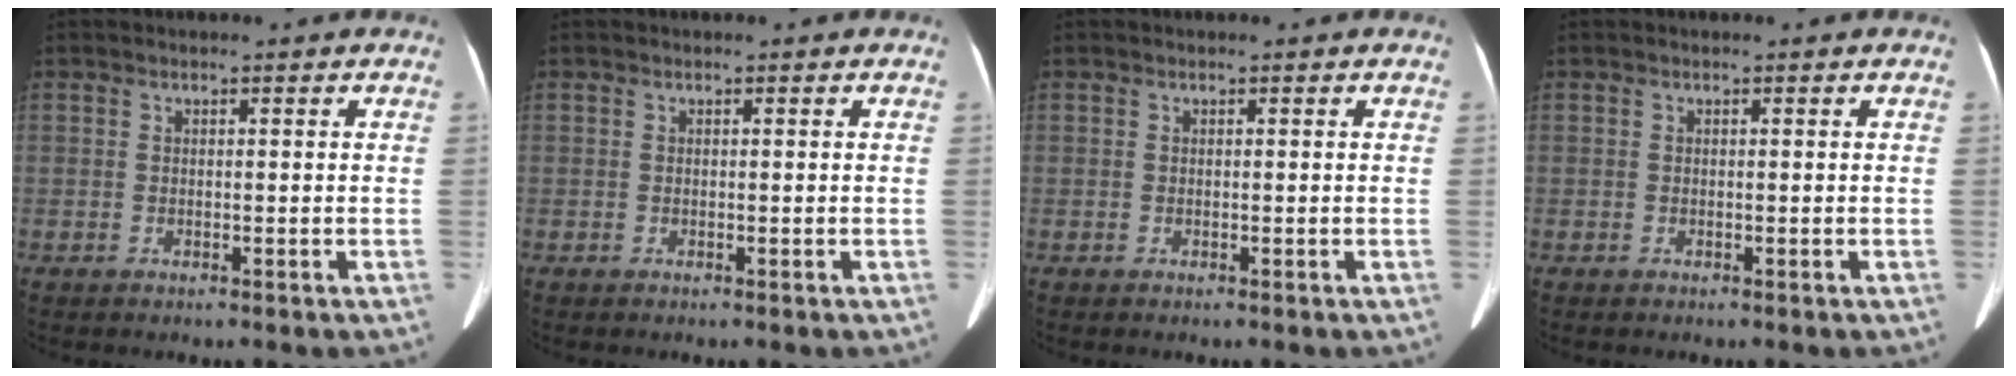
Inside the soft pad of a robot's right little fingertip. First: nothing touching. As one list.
[{"total": 0.0}, {"total": 0.0}, {"total": 0.0}]